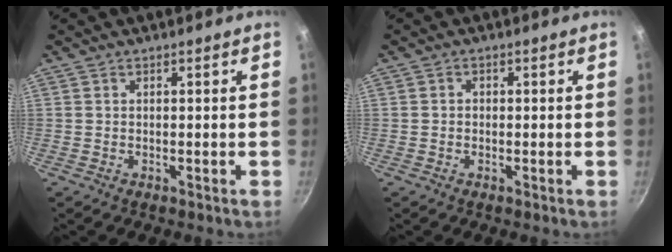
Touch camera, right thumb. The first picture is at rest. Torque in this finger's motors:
{"motor_torque": [-0.44, -0.08, 0.09, 0.55, -0.06]}